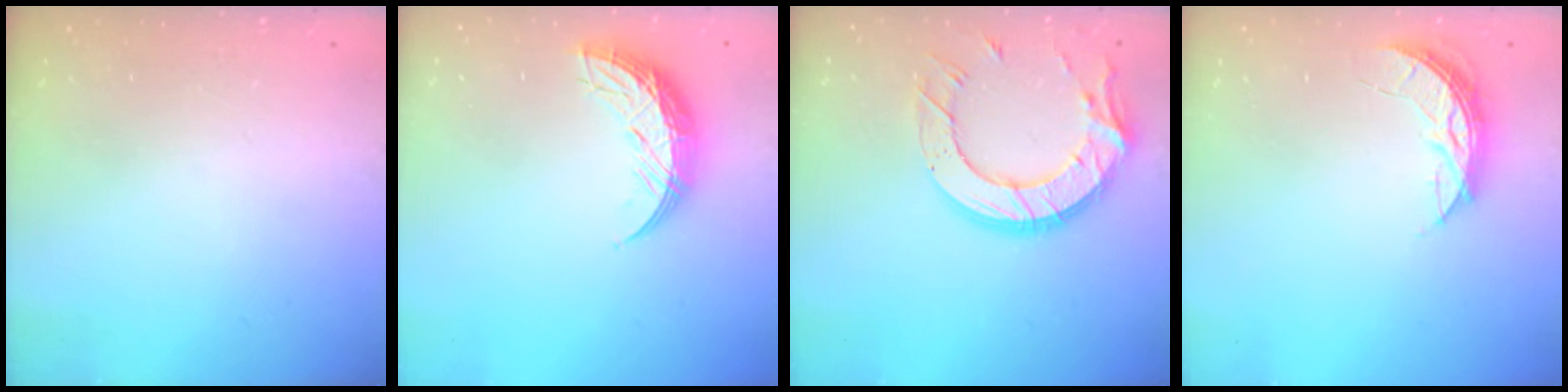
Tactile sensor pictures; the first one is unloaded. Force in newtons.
{"total": 10.5, "press": 10.5, "slide": 0.8}
{"total": 15.9, "press": 15.9, "slide": 1.0}
{"total": 6.1, "press": 6.1, "slide": 0.4}